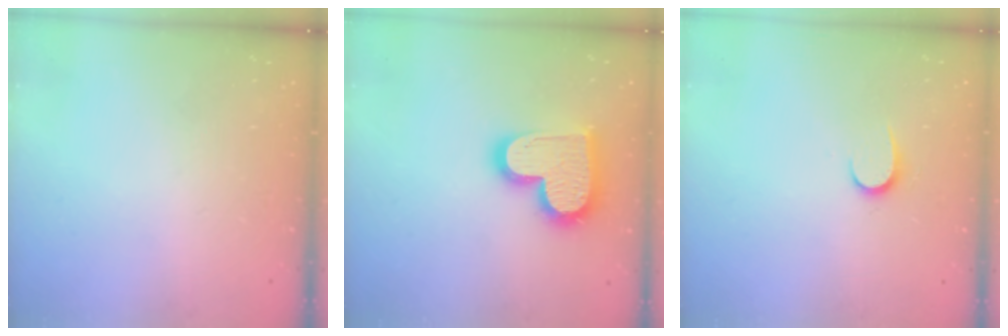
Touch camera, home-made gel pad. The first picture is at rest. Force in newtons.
{"total": 17.9, "press": 17.8, "slide": 1.3}
{"total": 5.6, "press": 5.5, "slide": 0.6}